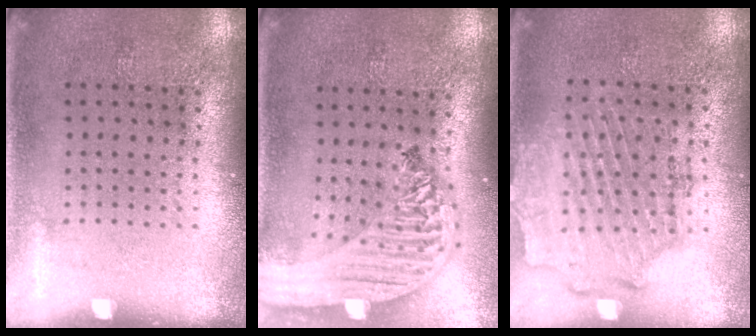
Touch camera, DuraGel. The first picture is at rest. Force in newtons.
{"total": 2.5, "press": 2.1, "slide": 1.4}
{"total": 1.8, "press": 1.6, "slide": 0.9}